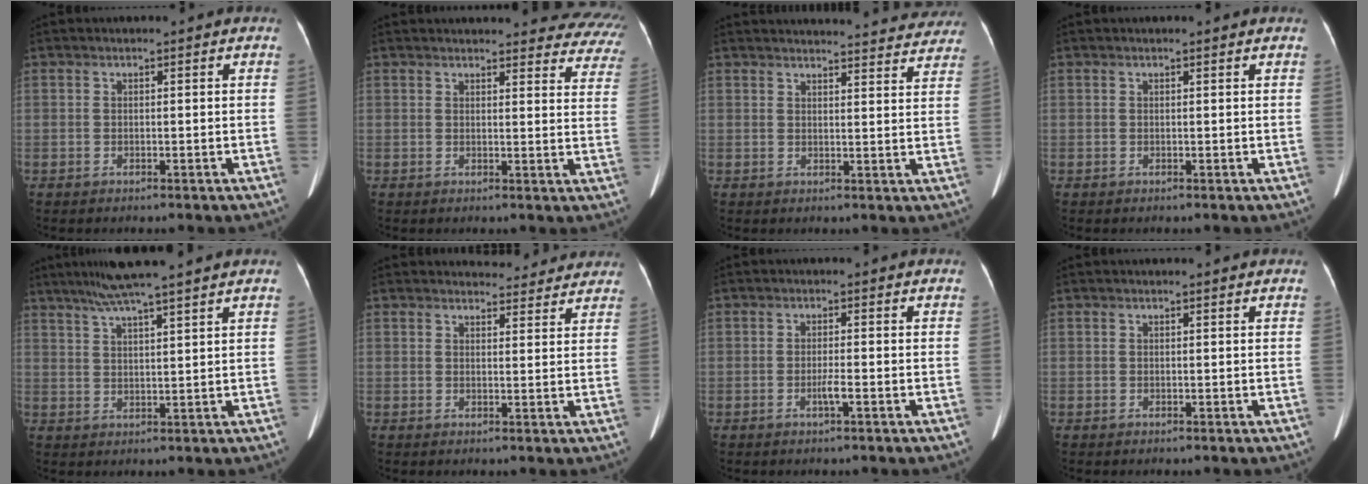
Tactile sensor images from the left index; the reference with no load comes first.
{"total": 23.3, "force": [21.9, 5.7, 5.7], "torque": [-0.059, -0.056, 0.227]}
{"total": 24.5, "force": [23.5, 4.3, 5.4], "torque": [-0.074, -0.026, 0.269]}
{"total": 0.9, "force": [0.8, 0.0, 0.2], "torque": [-0.012, 0.007, 0.010]}
{"total": 9.2, "force": [7.5, -1.1, 5.1], "torque": [-0.090, 0.027, 0.118]}
{"total": 8.8, "force": [8.3, 2.5, 1.3], "torque": [0.008, 0.005, 0.082]}
{"total": 1.6, "force": [-0.7, -0.2, 1.4], "torque": [-0.029, -0.001, -0.013]}
{"total": 1.2, "force": [1.1, 0.0, 0.4], "torque": [-0.012, 0.009, 0.014]}